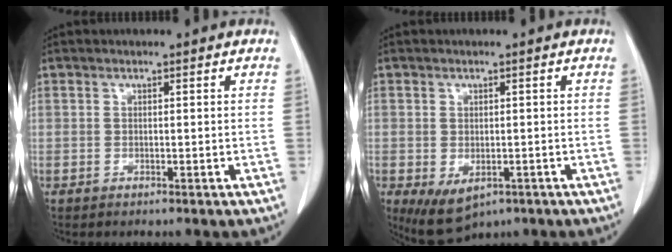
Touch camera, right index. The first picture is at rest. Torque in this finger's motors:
{"motor_torque": [0.62, -0.53, -0.03, 0.00]}